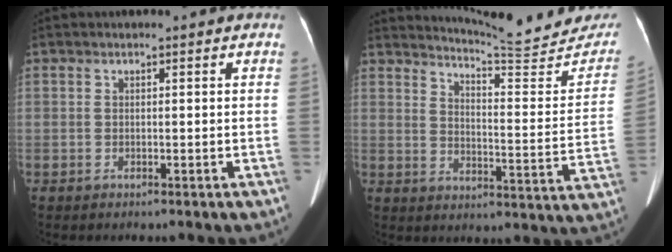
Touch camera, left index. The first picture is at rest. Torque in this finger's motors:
{"motor_torque": [0.72, -1.42, -0.07, -0.02]}